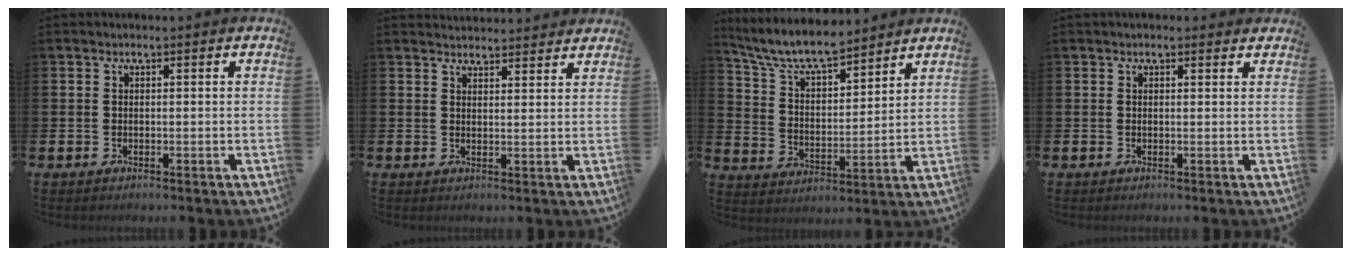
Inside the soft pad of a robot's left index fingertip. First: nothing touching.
{"total": 3.2, "force": [3.1, 0.5, -0.1], "torque": [0.004, -0.020, 0.055]}
{"total": 7.9, "force": [7.2, 1.6, 2.7], "torque": [-0.089, -0.040, 0.128]}
{"total": 0.9, "force": [0.8, 0.4, 0.2], "torque": [0.003, 0.002, 0.012]}